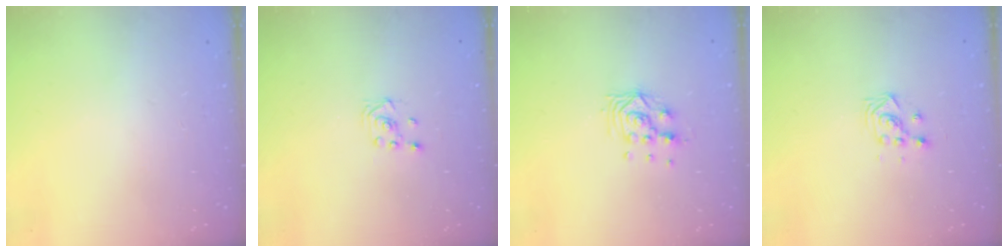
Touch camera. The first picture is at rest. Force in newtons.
{"total": 1.6, "press": 1.4, "slide": 0.9}
{"total": 8.8, "press": 8.8, "slide": 0.7}
{"total": 2.9, "press": 2.9, "slide": 0.4}